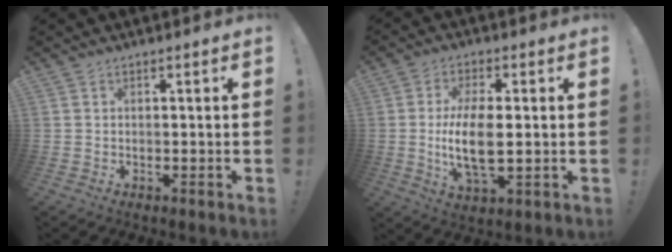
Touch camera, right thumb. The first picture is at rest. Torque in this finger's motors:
{"motor_torque": [0.70, 1.77, 1.59, -0.07, 0.08]}